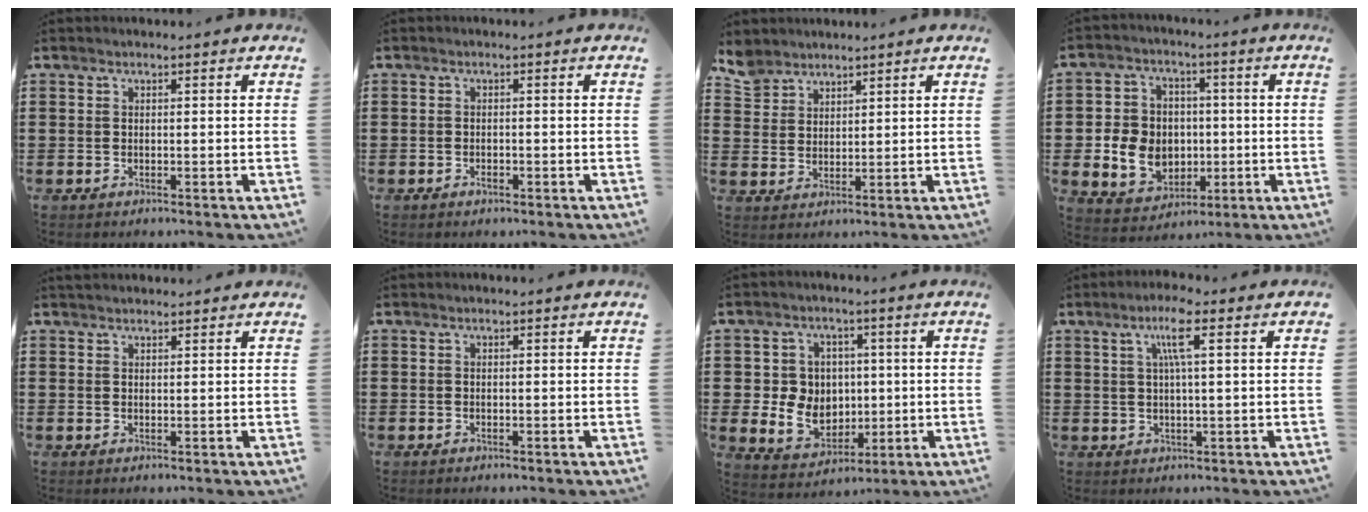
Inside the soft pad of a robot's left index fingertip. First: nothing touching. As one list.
[{"total": 0.9, "force": [-0.5, 0.5, 0.6], "torque": [-0.014, -0.004, -0.009]}, {"total": 4.5, "force": [3.8, 2.3, 0.4], "torque": [-0.026, -0.002, 0.074]}, {"total": 7.8, "force": [-0.7, 7.1, 3.1], "torque": [-0.084, 0.017, -0.011]}, {"total": 1.2, "force": [1.2, 0.3, 0.1], "torque": [-0.004, 0.001, 0.024]}, {"total": 0.0}, {"total": 7.0, "force": [0.5, 6.7, 2.1], "torque": [-0.067, 0.007, 0.013]}, {"total": 5.0, "force": [2.1, 0.0, 4.6], "torque": [-0.092, 0.005, 0.030]}]